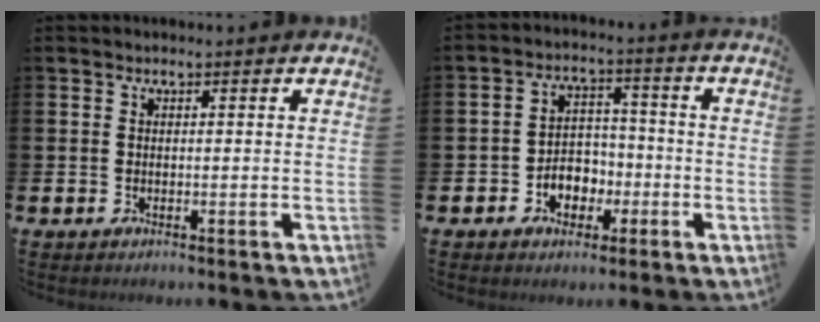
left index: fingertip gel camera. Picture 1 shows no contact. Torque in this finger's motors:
{"motor_torque": [0.66, 0.01, 0.11, 0.12]}